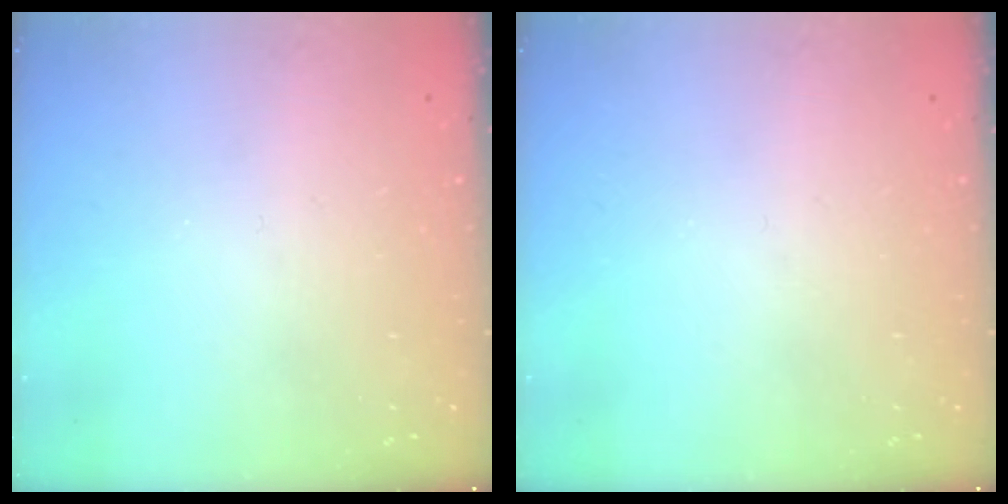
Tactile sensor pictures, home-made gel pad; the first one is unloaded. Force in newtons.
{"total": 0.0}